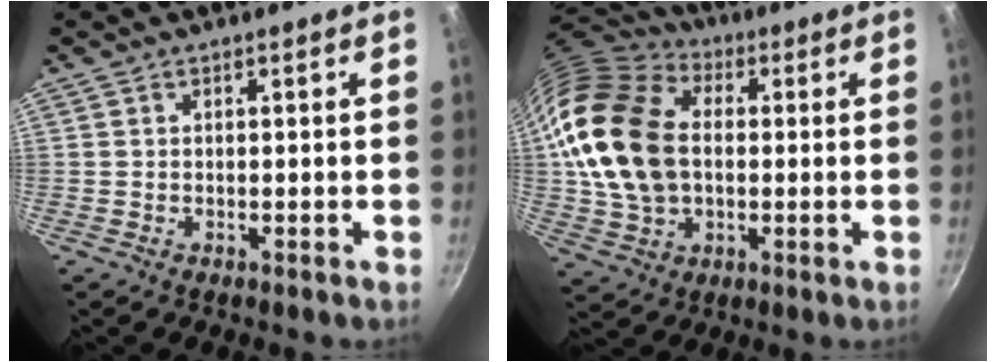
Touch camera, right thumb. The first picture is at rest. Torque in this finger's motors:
{"motor_torque": [-0.74, 2.38, 2.22, -0.32, 0.28]}